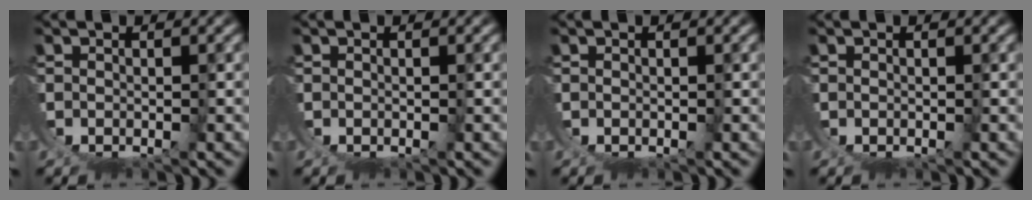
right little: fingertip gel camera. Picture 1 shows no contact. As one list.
[{"total": 0.0}, {"total": 0.0}, {"total": 0.0}]